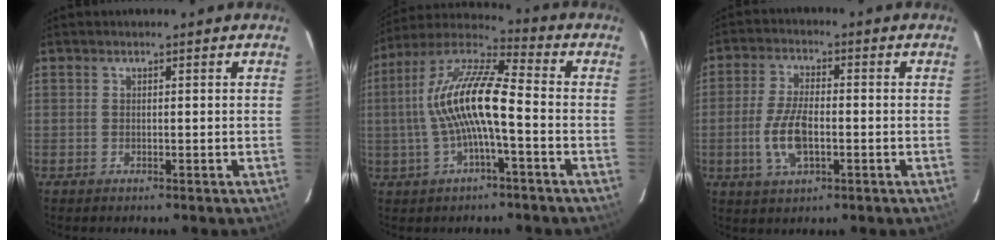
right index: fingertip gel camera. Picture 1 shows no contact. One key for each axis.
{"total": 13.8, "fx": -1.6, "fy": 2.9, "fz": 13.4, "tx": -0.261, "ty": 0.016, "tz": -0.033}
{"total": 8.5, "fx": -2.0, "fy": 3.8, "fz": 7.4, "tx": -0.156, "ty": -0.002, "tz": -0.036}